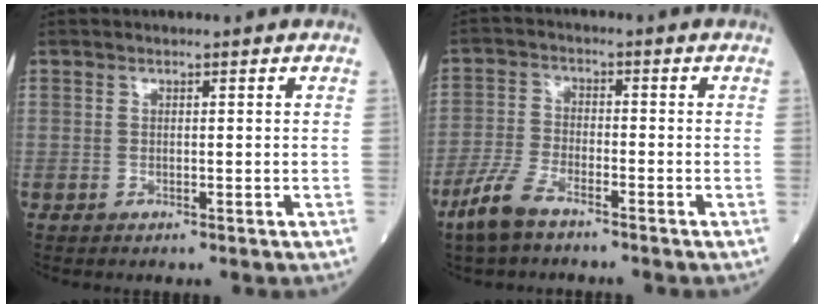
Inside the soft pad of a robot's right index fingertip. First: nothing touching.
{"total": 6.1, "force": [-4.6, 1.6, 3.7], "torque": [-0.095, -0.009, -0.094]}